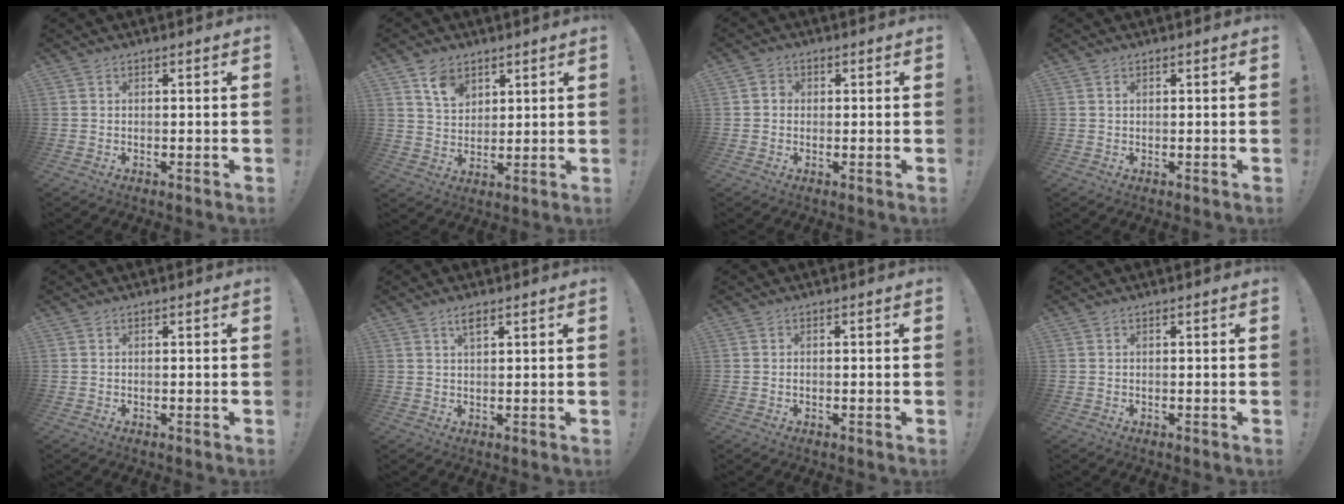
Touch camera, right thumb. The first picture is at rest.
{"total": 8.1, "force": [5.1, 5.4, 3.2], "torque": [-0.053, -0.023, 0.096]}
{"total": 2.6, "force": [-0.3, 2.4, 1.0], "torque": [-0.018, 0.011, -0.006]}
{"total": 0.8, "force": [0.5, 0.5, 0.4], "torque": [-0.008, 0.000, 0.010]}
{"total": 0.0}
{"total": 2.8, "force": [1.8, 0.8, 2.0], "torque": [-0.032, -0.003, 0.028]}
{"total": 0.0}
{"total": 0.0}